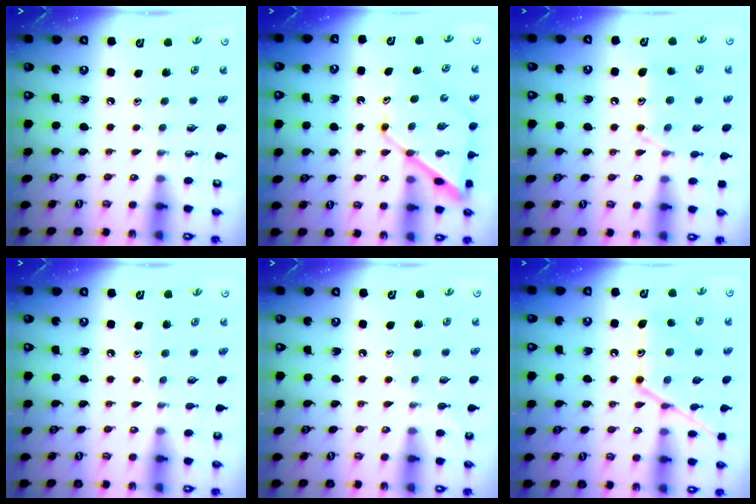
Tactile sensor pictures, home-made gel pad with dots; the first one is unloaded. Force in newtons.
{"total": 12.2, "press": 12.2, "slide": 1.0}
{"total": 12.9, "press": 12.9, "slide": 1.0}
{"total": 5.7, "press": 5.6, "slide": 0.7}
{"total": 2.9, "press": 2.9, "slide": 0.4}
{"total": 17.1, "press": 17.0, "slide": 1.2}